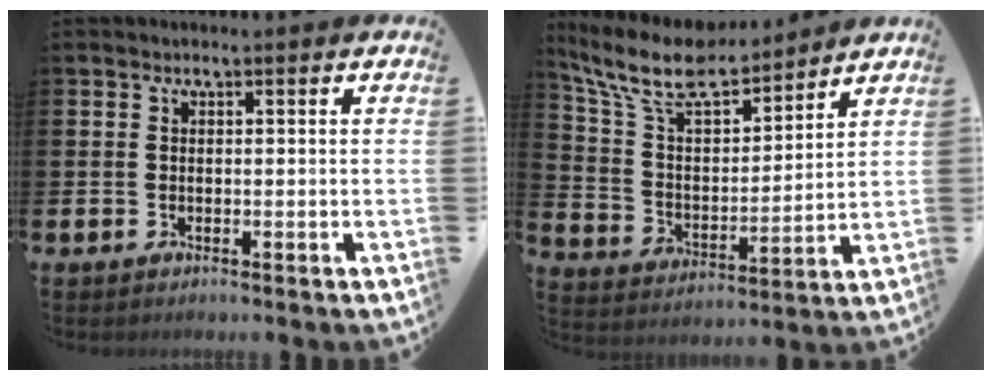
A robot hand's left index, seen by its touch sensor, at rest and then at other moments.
{"total": 10.9, "force": [9.5, 2.9, 4.5], "torque": [-0.134, -0.051, 0.169]}